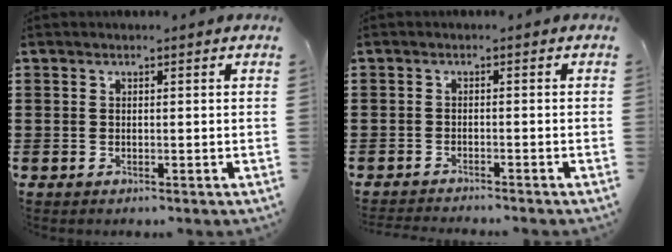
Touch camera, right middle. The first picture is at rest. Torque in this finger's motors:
{"motor_torque": [0.73, -0.73, 0.19, 0.04]}